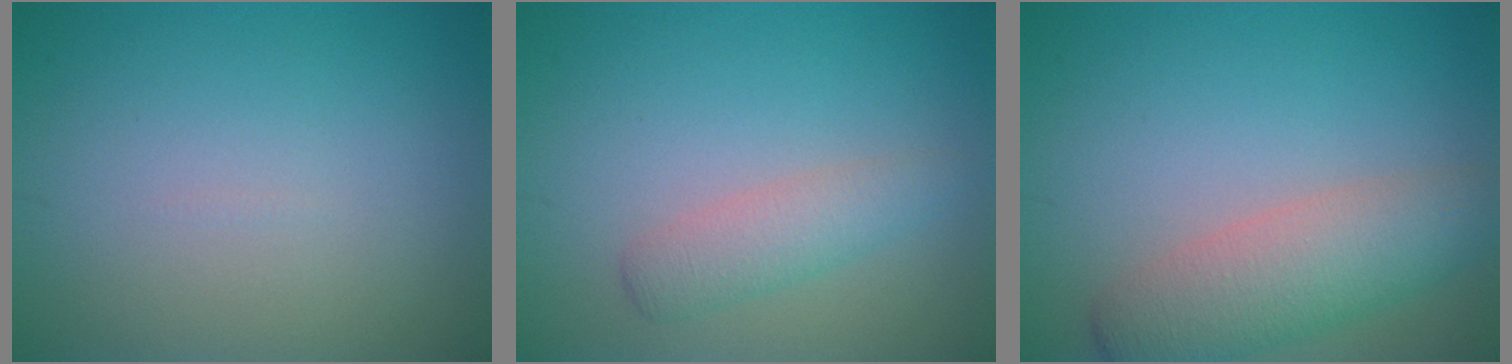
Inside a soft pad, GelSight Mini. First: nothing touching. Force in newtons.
{"total": 2.5, "press": 2.5, "slide": 0.0}
{"total": 4.5, "press": 4.5, "slide": 0.3}